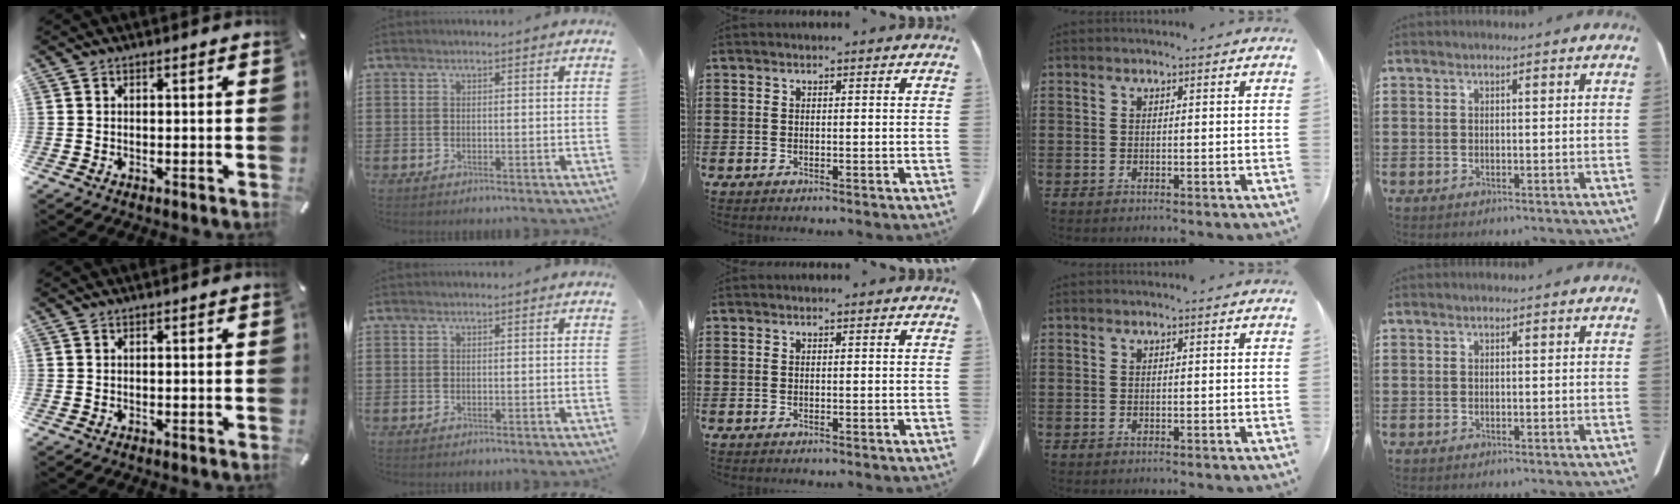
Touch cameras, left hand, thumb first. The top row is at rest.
{}